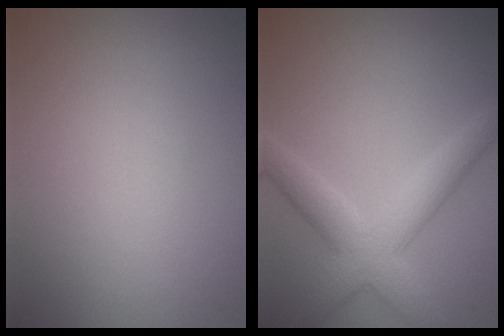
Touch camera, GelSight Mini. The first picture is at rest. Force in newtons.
{"total": 4.6, "press": 4.6, "slide": 0.3}